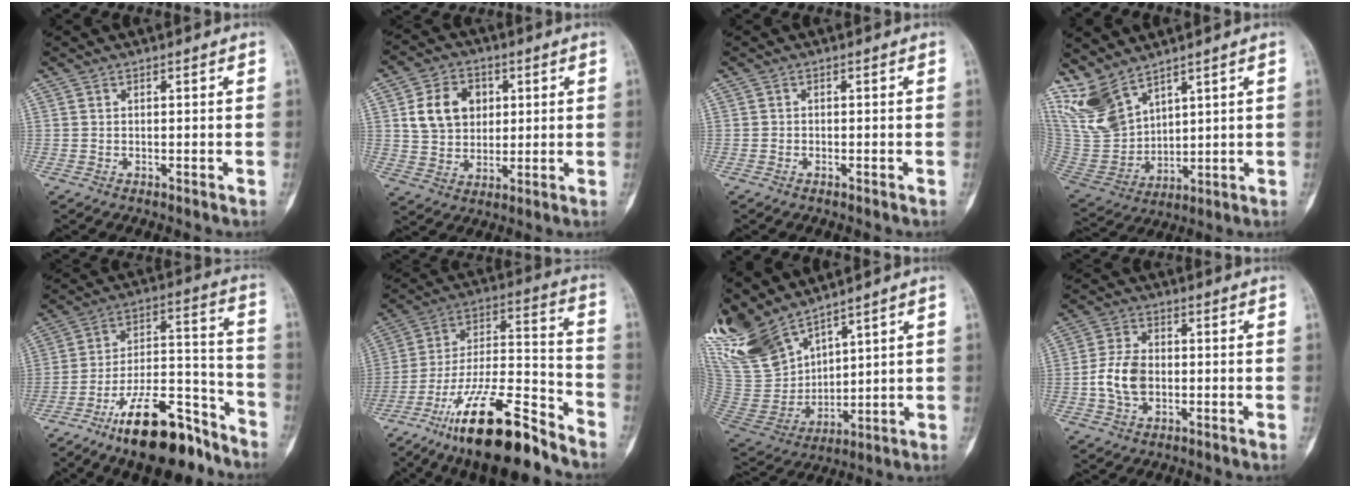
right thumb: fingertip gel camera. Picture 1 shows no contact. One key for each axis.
{"total": 11.6, "fx": 3.0, "fy": 9.3, "fz": 6.4, "tx": -0.072, "ty": 0.000, "tz": 0.054}
{"total": 0.5, "fx": -0.4, "fy": 0.3, "fz": 0.1, "tx": 0.000, "ty": 0.002, "tz": -0.011}
{"total": 12.5, "fx": 9.4, "fy": 5.6, "fz": 6.0, "tx": -0.112, "ty": -0.043, "tz": 0.218}
{"total": 19.7, "fx": -13.8, "fy": 7.1, "fz": 12.1, "tx": -0.187, "ty": 0.100, "tz": -0.231}
{"total": 22.3, "fx": -16.1, "fy": 5.6, "fz": 14.3, "tx": -0.259, "ty": 0.082, "tz": -0.281}
{"total": 18.5, "fx": 15.2, "fy": 6.7, "fz": 8.3, "tx": -0.164, "ty": -0.057, "tz": 0.324}
{"total": 7.9, "fx": -1.2, "fy": 5.5, "fz": 5.6, "tx": -0.102, "ty": 0.013, "tz": -0.025}